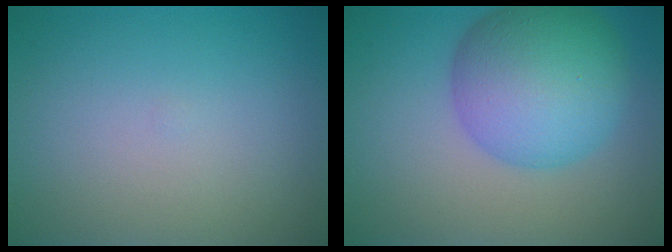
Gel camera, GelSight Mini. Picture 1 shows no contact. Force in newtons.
{"total": 9.1, "press": 9.1, "slide": 0.1}